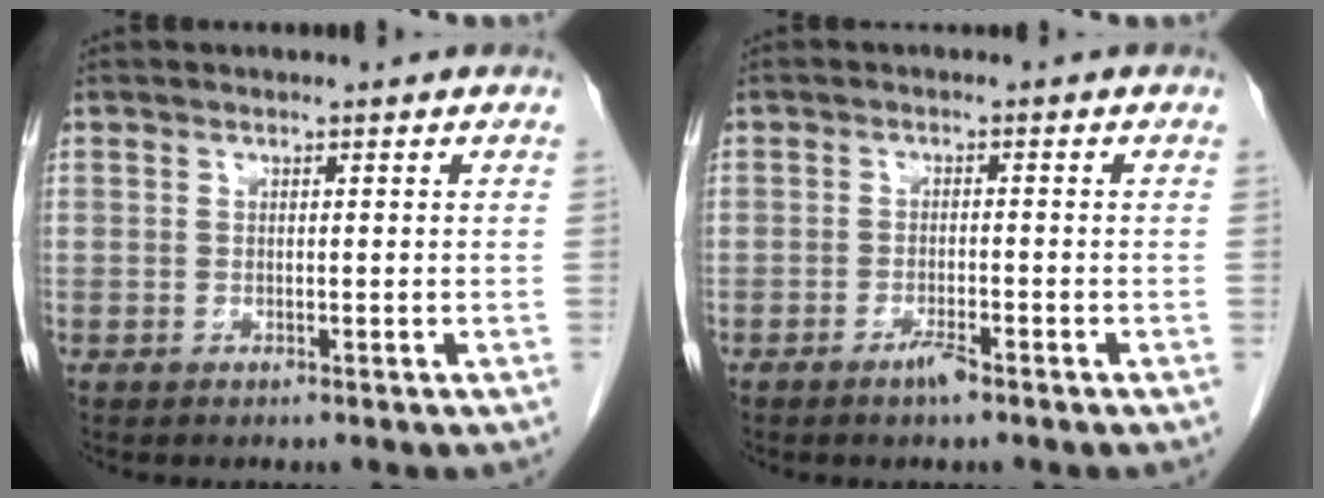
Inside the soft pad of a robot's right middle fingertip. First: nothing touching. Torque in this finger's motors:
{"motor_torque": [1.08, -0.48, 0.11, 0.05]}